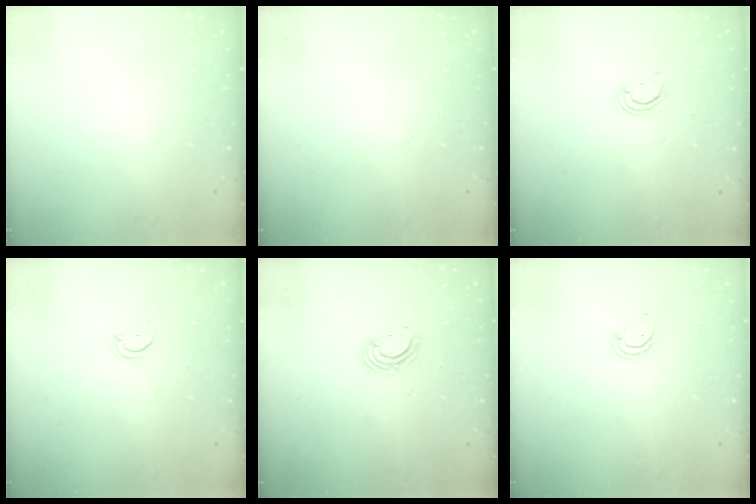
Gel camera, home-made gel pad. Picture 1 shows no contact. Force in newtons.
{"total": 0.0}
{"total": 2.7, "press": 2.7, "slide": 0.1}
{"total": 2.5, "press": 2.4, "slide": 0.5}
{"total": 3.6, "press": 3.6, "slide": 0.2}
{"total": 3.3, "press": 3.3, "slide": 0.4}